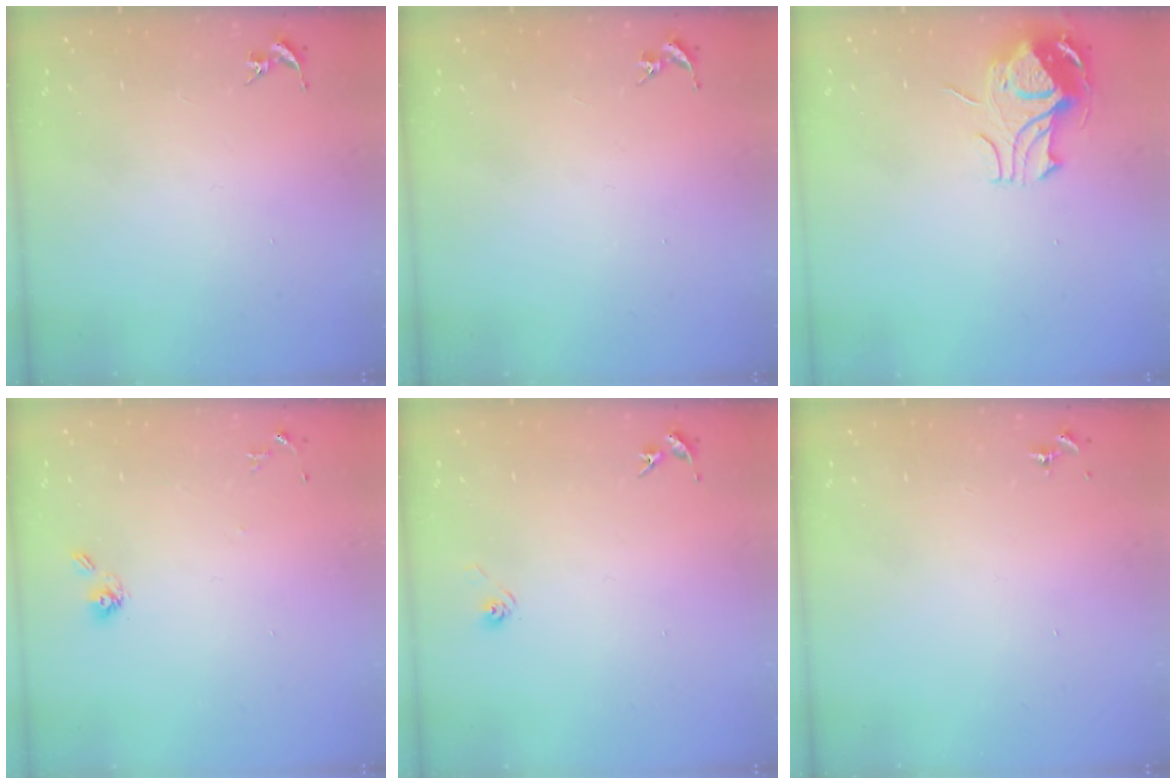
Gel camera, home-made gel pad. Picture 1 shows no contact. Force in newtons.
{"total": 0.0}
{"total": 9.6, "press": 9.6, "slide": 1.1}
{"total": 6.5, "press": 6.4, "slide": 1.5}
{"total": 2.9, "press": 2.6, "slide": 1.4}
{"total": 0.0}